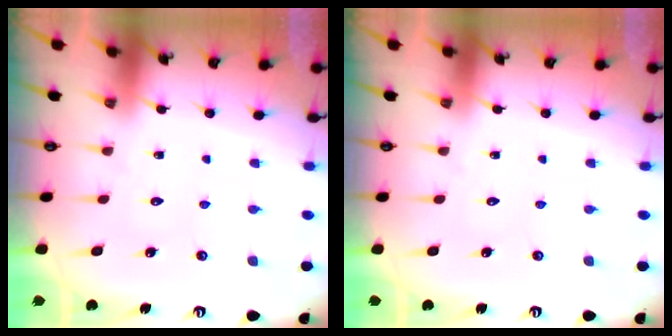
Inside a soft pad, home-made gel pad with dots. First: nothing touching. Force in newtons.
{"total": 0.0}